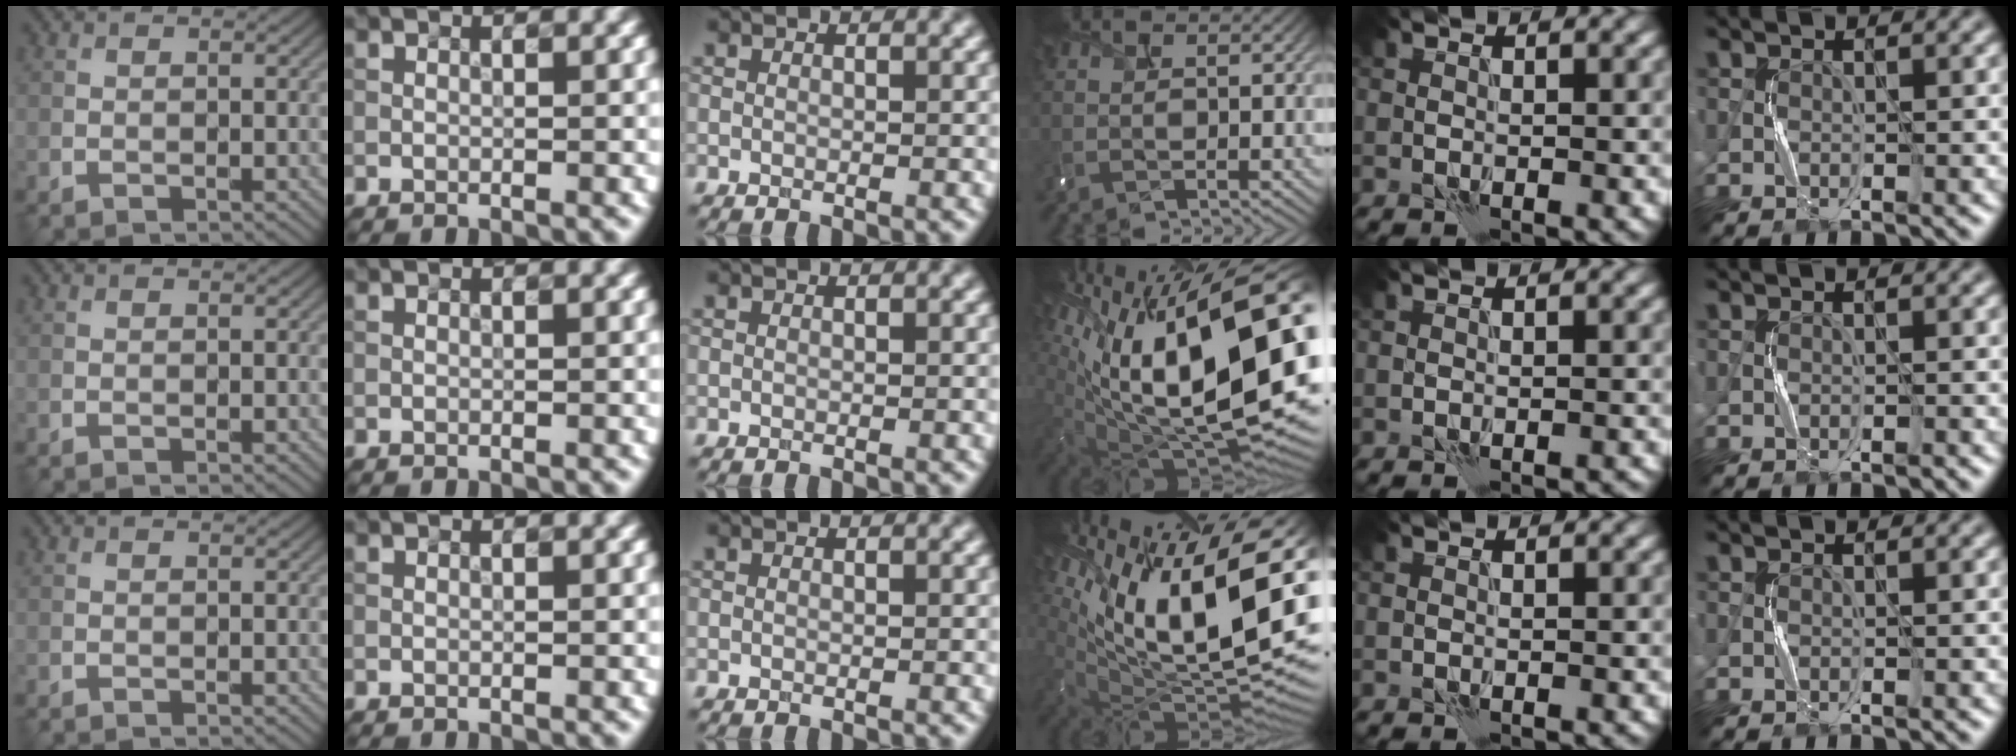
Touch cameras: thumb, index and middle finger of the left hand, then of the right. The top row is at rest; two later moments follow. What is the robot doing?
{"motion": "shake", "object": "tambourine"}